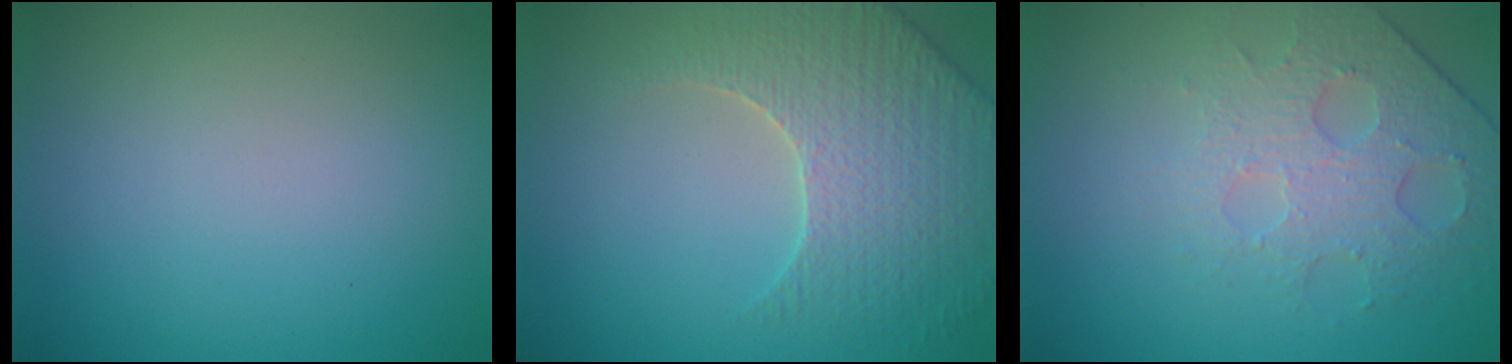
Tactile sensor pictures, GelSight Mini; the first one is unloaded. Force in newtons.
{"total": 4.9, "press": 4.7, "slide": 1.1}
{"total": 4.9, "press": 3.4, "slide": 3.6}